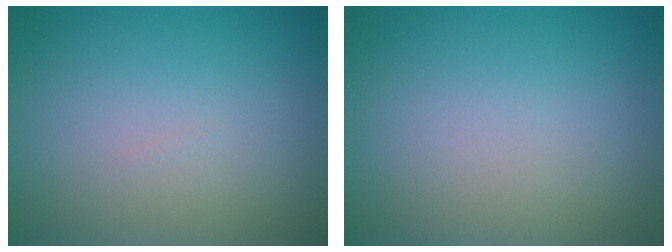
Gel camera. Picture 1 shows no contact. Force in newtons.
{"total": 0.0}